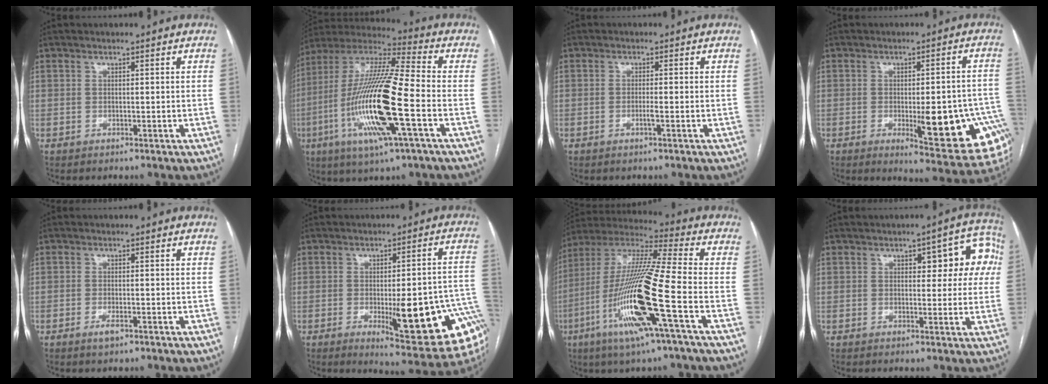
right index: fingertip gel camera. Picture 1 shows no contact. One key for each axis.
{"total": 21.1, "fx": -5.5, "fy": 1.7, "fz": 20.3, "tx": -0.429, "ty": -0.019, "tz": -0.108}
{"total": 1.3, "fx": -0.5, "fy": -0.1, "fz": 1.2, "tx": -0.024, "ty": -0.001, "tz": -0.010}
{"total": 16.0, "fx": -5.0, "fy": 4.3, "fz": 14.6, "tx": -0.096, "ty": 0.014, "tz": -0.044}
{"total": 1.9, "fx": -1.1, "fy": 0.5, "fz": 1.4, "tx": -0.025, "ty": -0.001, "tz": -0.018}
{"total": 19.3, "fx": -5.8, "fy": 4.0, "fz": 17.9, "tx": -0.145, "ty": 0.009, "tz": -0.057}
{"total": 20.1, "fx": -6.7, "fy": 0.0, "fz": 19.0, "tx": -0.402, "ty": -0.023, "tz": -0.137}
{"total": 8.5, "fx": 2.2, "fy": 3.6, "fz": 7.4, "tx": -0.068, "ty": 0.032, "tz": 0.022}